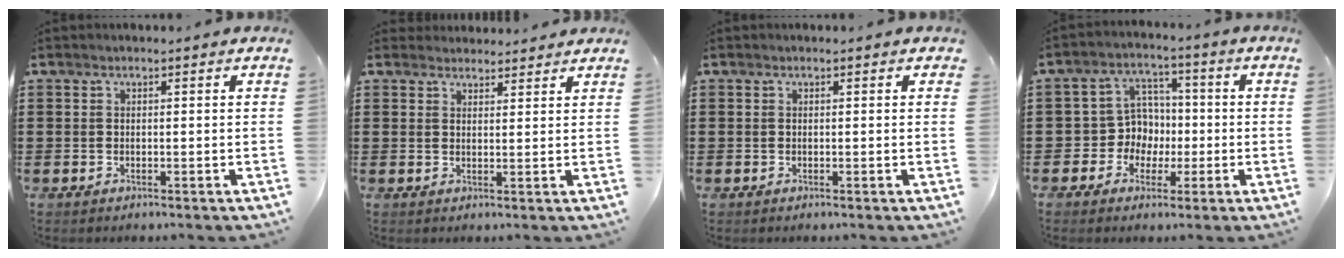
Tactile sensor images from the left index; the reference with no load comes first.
{"total": 2.4, "force": [2.4, 0.5, -0.2], "torque": [-0.002, -0.001, 0.046]}
{"total": 0.0}
{"total": 6.7, "force": [-0.8, 6.5, 1.5], "torque": [-0.061, 0.007, -0.017]}